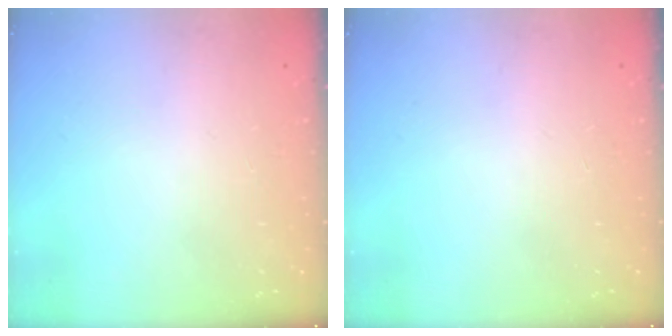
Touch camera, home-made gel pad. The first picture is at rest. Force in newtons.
{"total": 0.0}